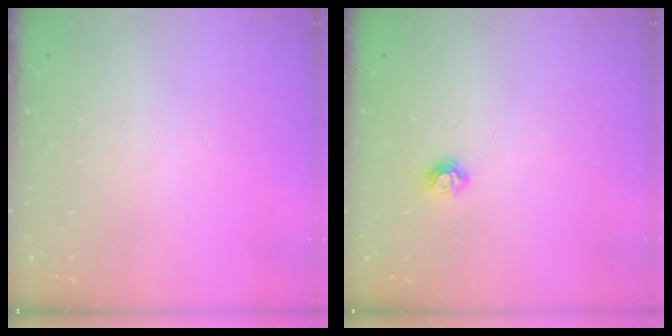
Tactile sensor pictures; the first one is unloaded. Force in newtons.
{"total": 4.9, "press": 4.8, "slide": 0.9}